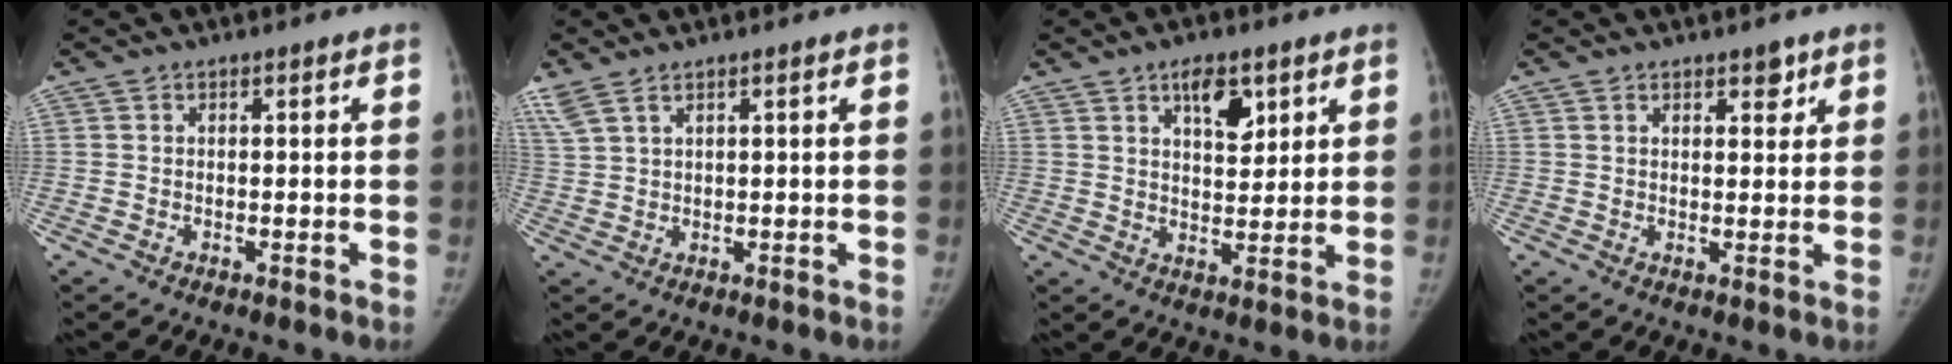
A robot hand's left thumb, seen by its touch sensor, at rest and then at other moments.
{"total": 5.5, "force": [3.8, 1.8, 3.5], "torque": [-0.097, 0.007, 0.089]}
{"total": 6.9, "force": [3.7, 3.5, 4.7], "torque": [-0.044, -0.028, 0.057]}
{"total": 2.5, "force": [1.7, 1.3, 1.3], "torque": [0.007, -0.016, 0.024]}